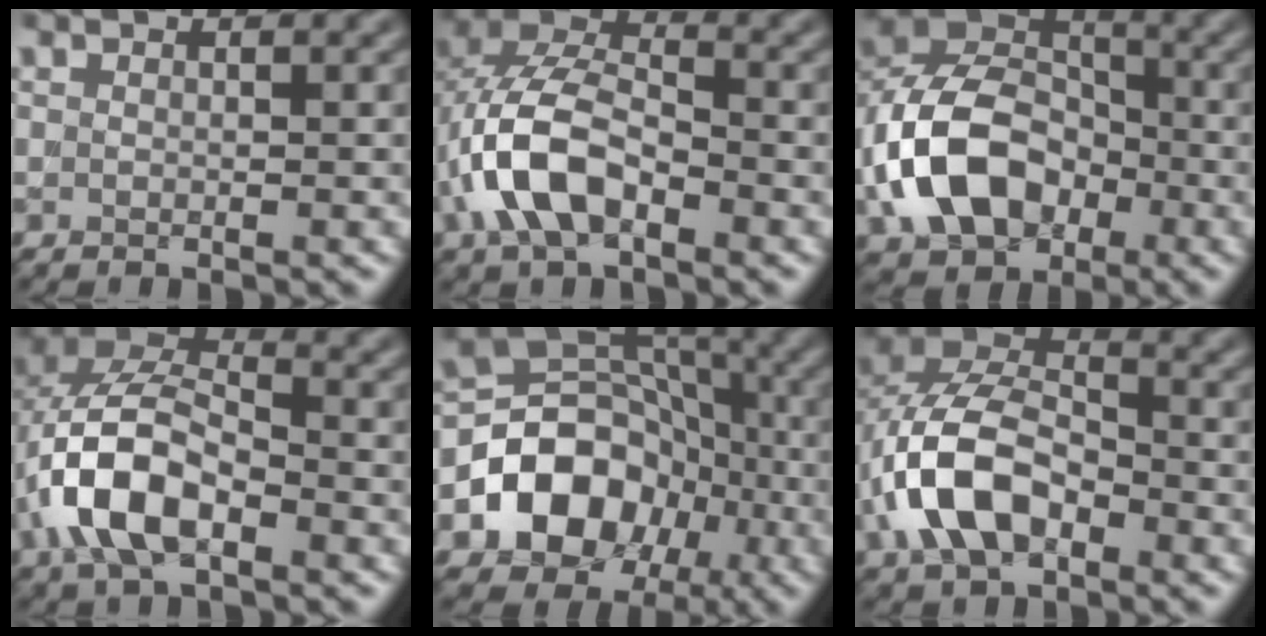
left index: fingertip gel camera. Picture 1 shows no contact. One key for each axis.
{"total": 7.5, "fx": -2.7, "fy": 4.2, "fz": 5.7, "tx": -0.120, "ty": 0.013, "tz": -0.059}
{"total": 10.6, "fx": -3.2, "fy": 7.4, "fz": 6.8, "tx": -0.135, "ty": 0.010, "tz": -0.071}
{"total": 8.3, "fx": -2.7, "fy": 4.5, "fz": 6.4, "tx": -0.132, "ty": 0.015, "tz": -0.058}
{"total": 10.3, "fx": -3.1, "fy": 8.1, "fz": 5.5, "tx": -0.079, "ty": -0.004, "tz": -0.057}
{"total": 8.3, "fx": -2.8, "fy": 5.0, "fz": 6.0, "tx": -0.123, "ty": 0.013, "tz": -0.061}